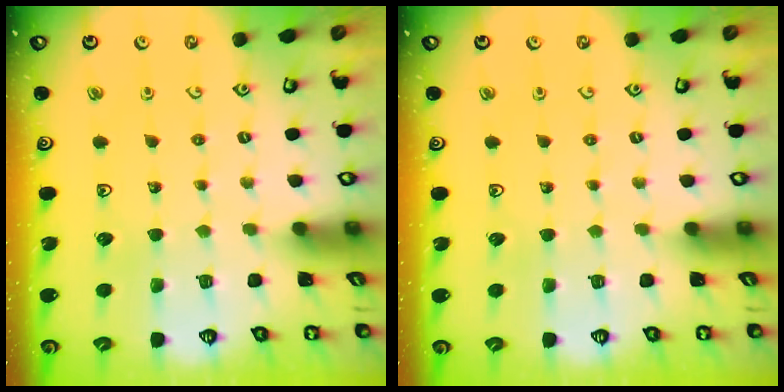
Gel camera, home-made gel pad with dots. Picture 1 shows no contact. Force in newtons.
{"total": 0.0}